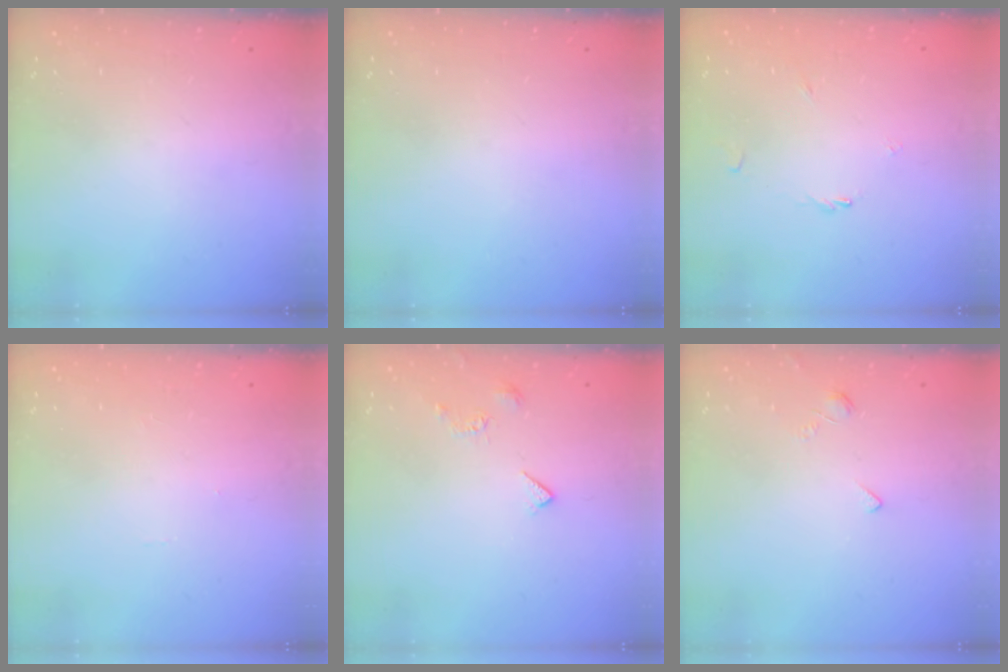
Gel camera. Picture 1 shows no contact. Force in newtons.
{"total": 0.0}
{"total": 1.2, "press": 1.2, "slide": 0.4}
{"total": 0.0}
{"total": 4.2, "press": 4.1, "slide": 0.8}
{"total": 1.6, "press": 1.5, "slide": 0.5}